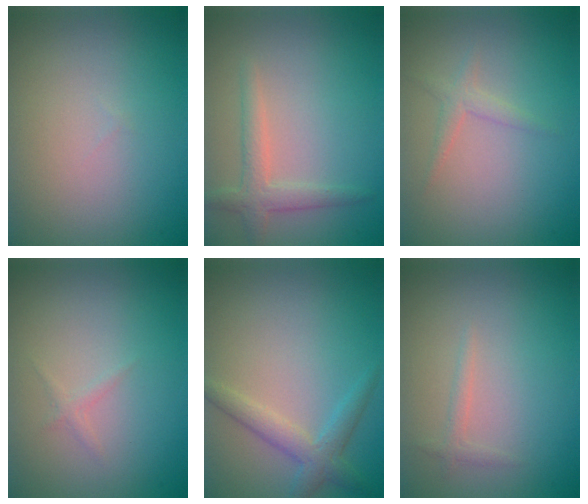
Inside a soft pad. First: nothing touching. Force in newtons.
{"total": 2.3, "press": 2.3, "slide": 0.2}
{"total": 1.2, "press": 1.2, "slide": 0.0}
{"total": 0.7, "press": 0.7, "slide": 0.1}
{"total": 2.7, "press": 2.7, "slide": 0.1}
{"total": 0.9, "press": 0.9, "slide": 0.1}